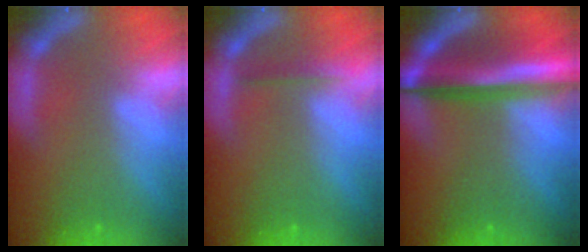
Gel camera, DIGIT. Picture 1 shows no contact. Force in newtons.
{"total": 1.4}
{"total": 9.1}